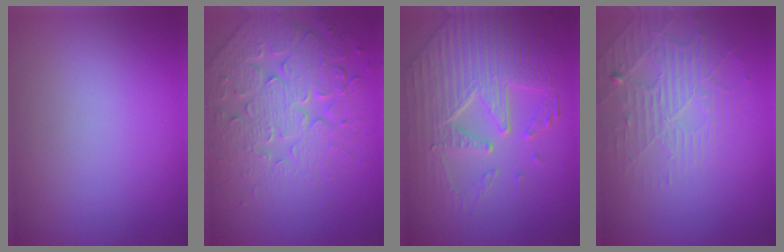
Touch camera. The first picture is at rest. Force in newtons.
{"total": 7.5, "press": 5.9, "slide": 4.7}
{"total": 8.7, "press": 6.0, "slide": 6.3}
{"total": 2.6, "press": 2.0, "slide": 1.7}